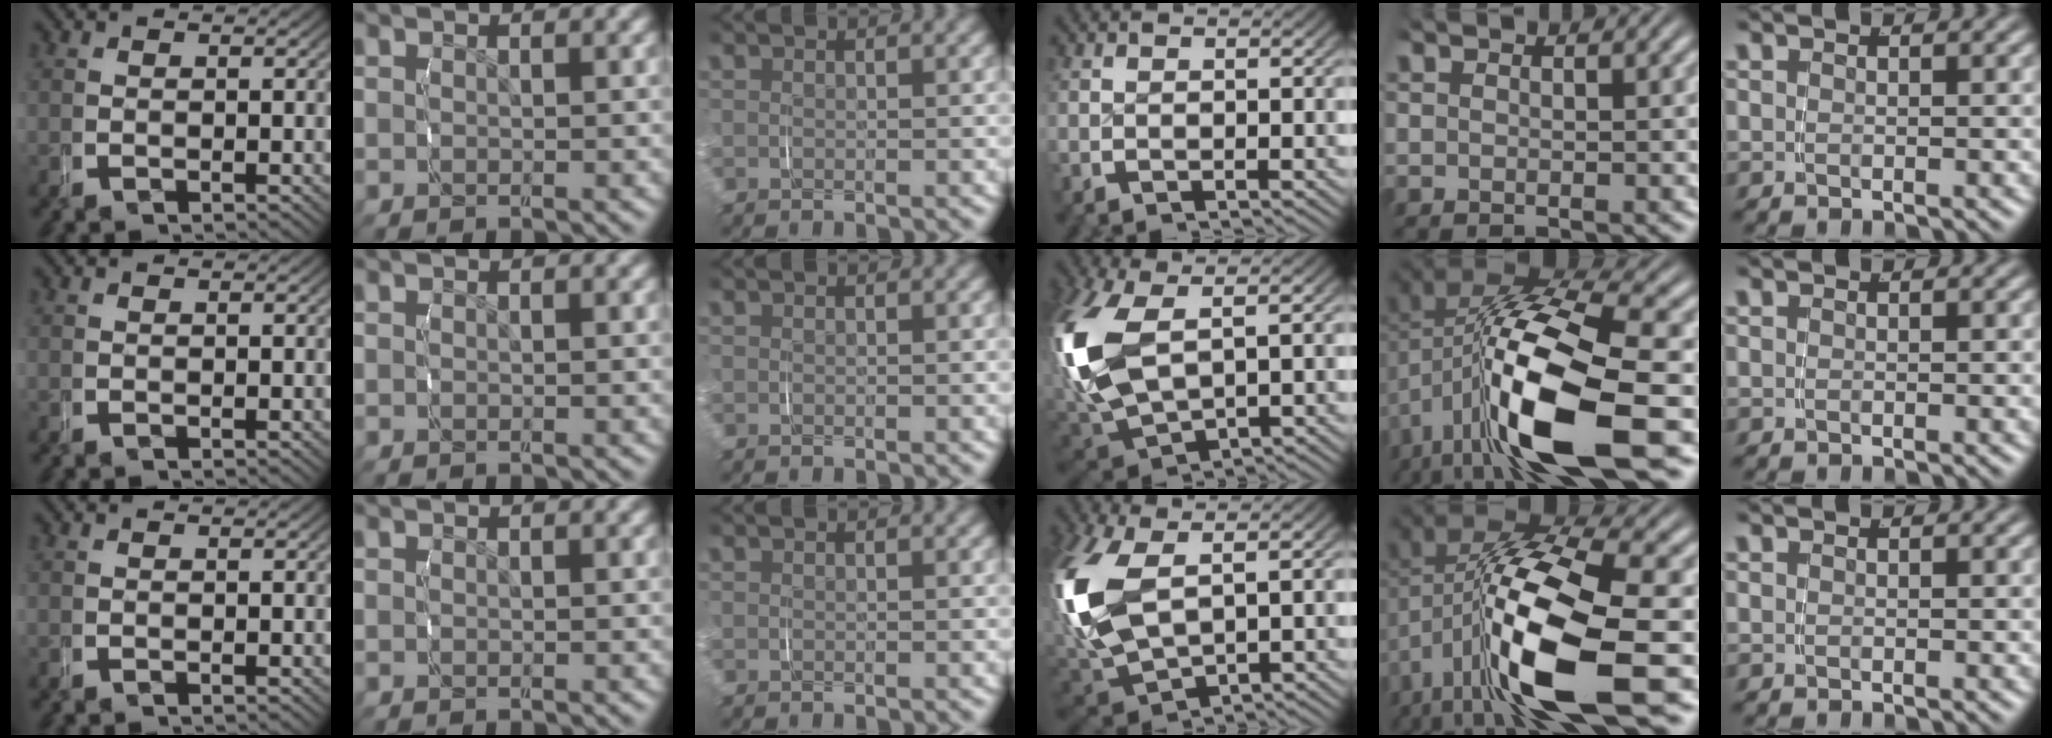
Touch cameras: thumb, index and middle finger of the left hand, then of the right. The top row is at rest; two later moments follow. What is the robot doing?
{"motion": "grasp_and_lifting", "object": "knife"}